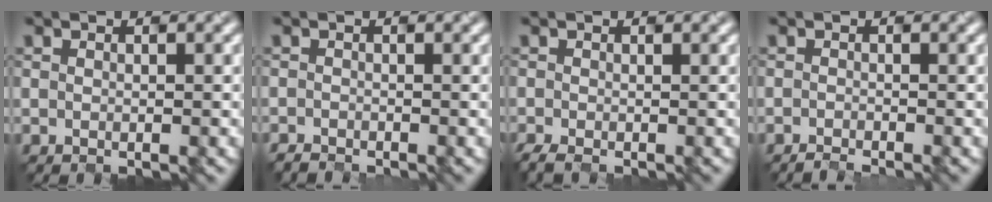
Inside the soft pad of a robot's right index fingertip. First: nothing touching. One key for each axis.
{"total": 0.6, "fx": -0.6, "fy": -0.1, "fz": -0.2, "tx": 0.005, "ty": -0.003, "tz": -0.013}
{"total": 0.7, "fx": -0.5, "fy": 0.1, "fz": 0.5, "tx": -0.015, "ty": -0.003, "tz": -0.012}
{"total": 0.9, "fx": -0.6, "fy": 0.4, "fz": 0.6, "tx": 0.006, "ty": -0.007, "tz": -0.016}